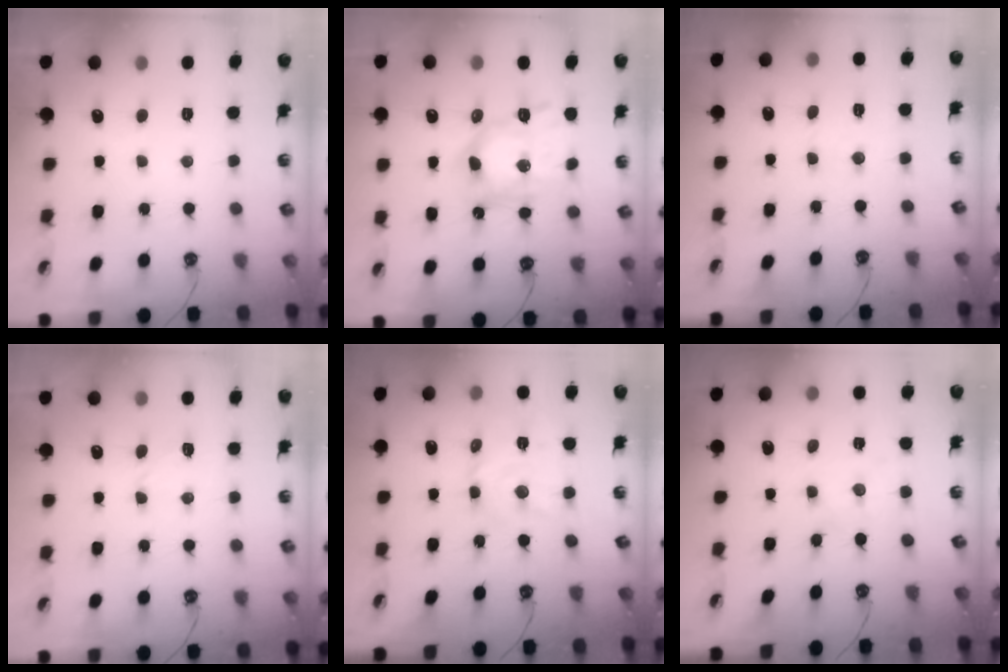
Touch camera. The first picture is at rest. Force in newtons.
{"total": 9.6, "press": 9.5, "slide": 0.9}
{"total": 4.4, "press": 4.3, "slide": 0.6}
{"total": 3.0, "press": 2.9, "slide": 0.7}
{"total": 9.3, "press": 9.2, "slide": 1.3}
{"total": 1.3, "press": 1.3, "slide": 0.2}